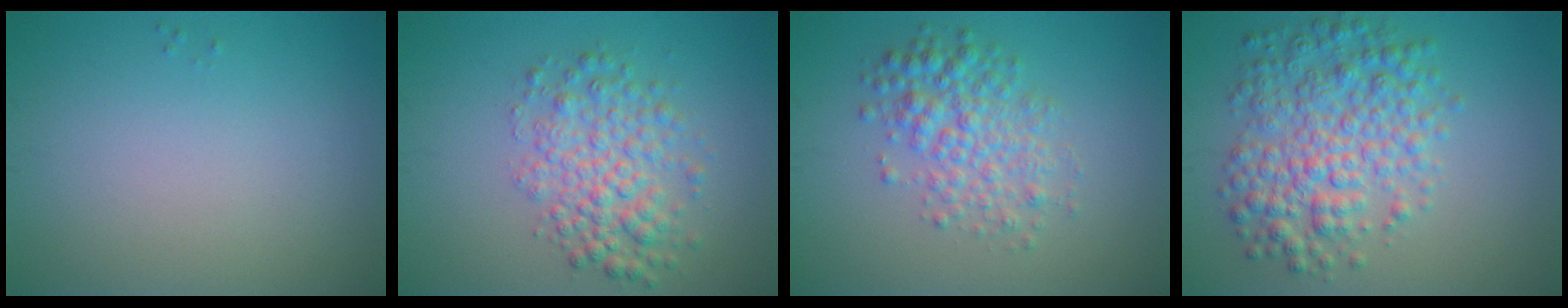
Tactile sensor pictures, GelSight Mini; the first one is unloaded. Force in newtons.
{"total": 4.6, "press": 4.6, "slide": 0.1}
{"total": 4.0, "press": 4.0, "slide": 0.0}
{"total": 6.3, "press": 6.3, "slide": 0.1}